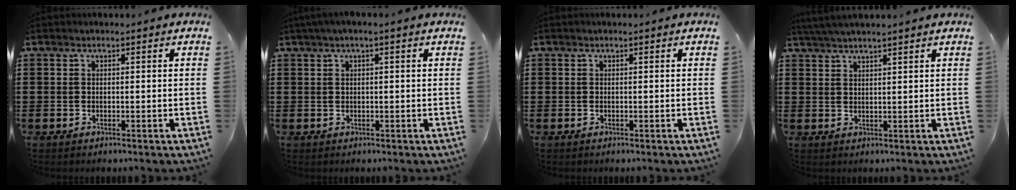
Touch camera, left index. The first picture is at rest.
{"total": 1.3, "force": [0.4, 0.0, 1.2], "torque": [-0.022, -0.001, 0.007]}
{"total": 0.0}
{"total": 2.8, "force": [2.6, -0.3, 1.1], "torque": [-0.026, -0.002, 0.049]}